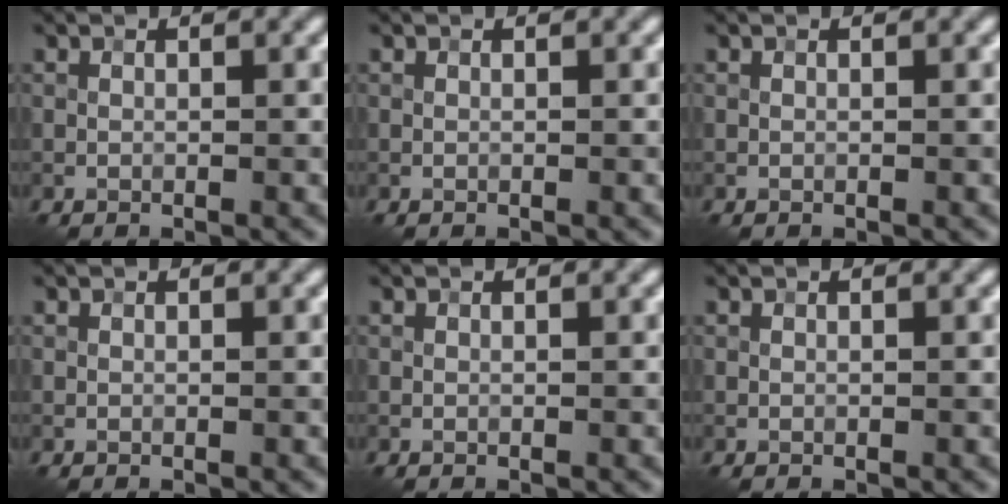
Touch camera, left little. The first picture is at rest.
{"total": 0.0}
{"total": 0.0}
{"total": 0.0}
{"total": 0.0}
{"total": 0.0}